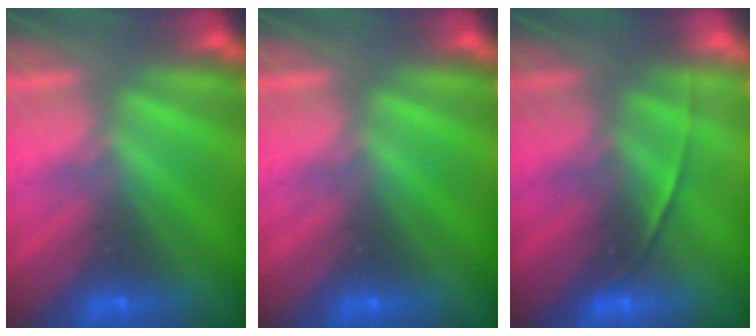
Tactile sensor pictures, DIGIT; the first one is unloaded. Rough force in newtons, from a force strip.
{"total": 0.0}
{"total": 1.8}